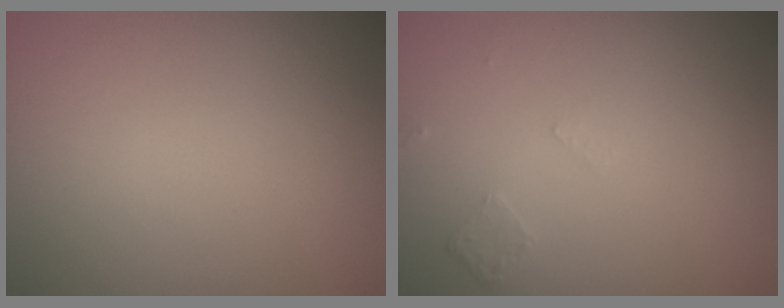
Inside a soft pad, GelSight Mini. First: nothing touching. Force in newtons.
{"total": 0.6, "press": 0.5, "slide": 0.4}